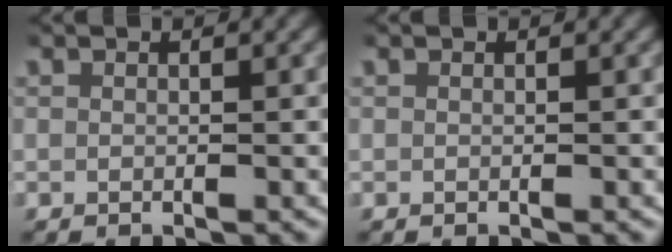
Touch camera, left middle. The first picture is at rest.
{"total": 0.0}